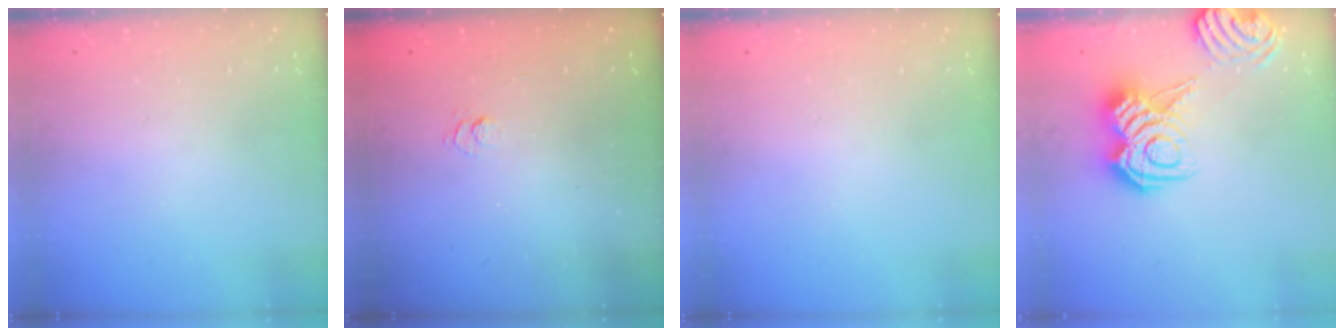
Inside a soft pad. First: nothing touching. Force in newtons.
{"total": 2.7, "press": 2.2, "slide": 1.5}
{"total": 0.0}
{"total": 11.2, "press": 11.1, "slide": 0.8}